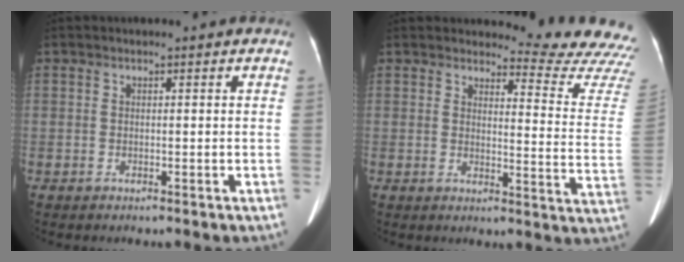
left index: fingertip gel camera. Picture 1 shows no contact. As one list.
[{"total": 14.0, "force": [14.0, -0.7, 0.7], "torque": [0.007, -0.141, 0.132]}]